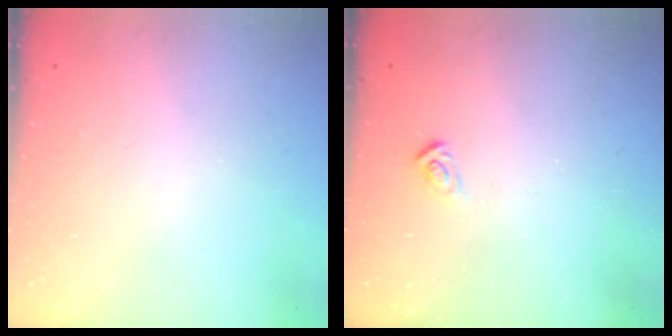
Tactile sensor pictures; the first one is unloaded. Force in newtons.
{"total": 2.9, "press": 2.9, "slide": 0.3}